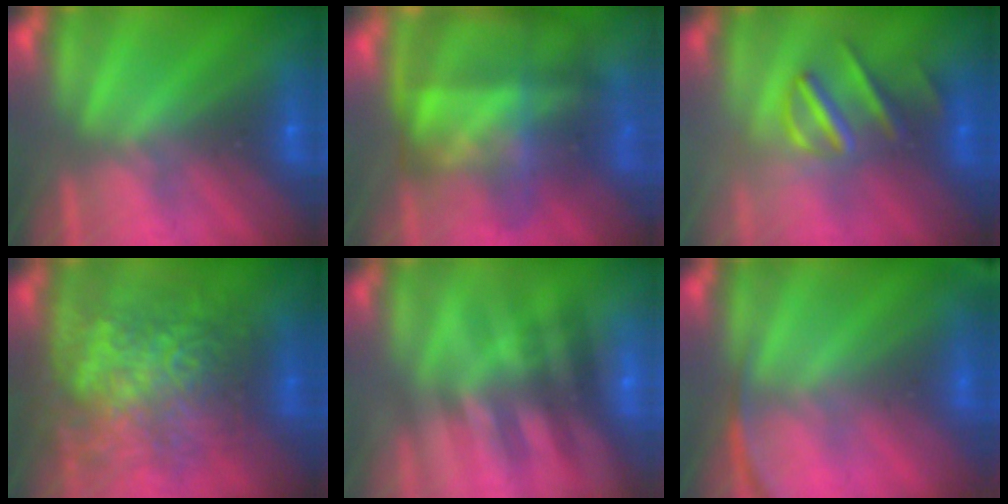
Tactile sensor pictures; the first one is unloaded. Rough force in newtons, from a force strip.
{"total": 7.8}
{"total": 3.0}
{"total": 10.9}
{"total": 2.4}
{"total": 2.4}